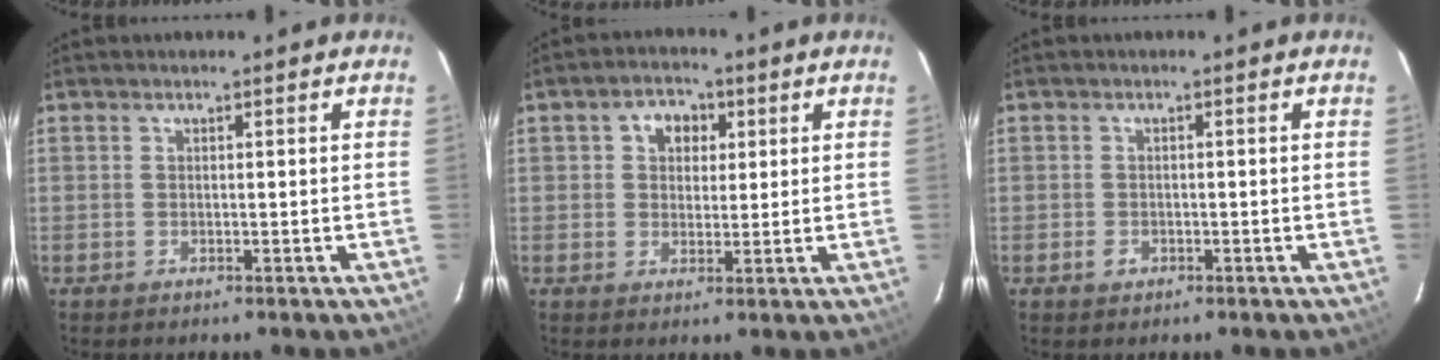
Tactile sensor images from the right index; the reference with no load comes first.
{"total": 5.0, "force": [1.5, 4.1, 2.4], "torque": [-0.035, 0.017, 0.025]}
{"total": 1.8, "force": [-0.9, 1.4, 0.7], "torque": [-0.012, 0.003, -0.012]}